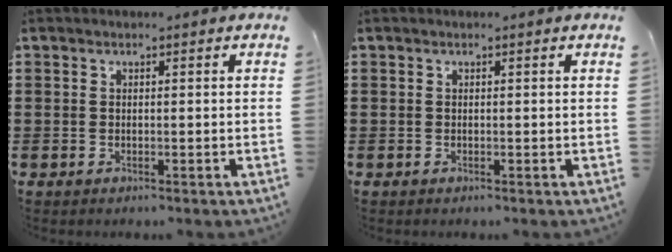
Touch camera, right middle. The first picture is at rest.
{"total": 0.0}